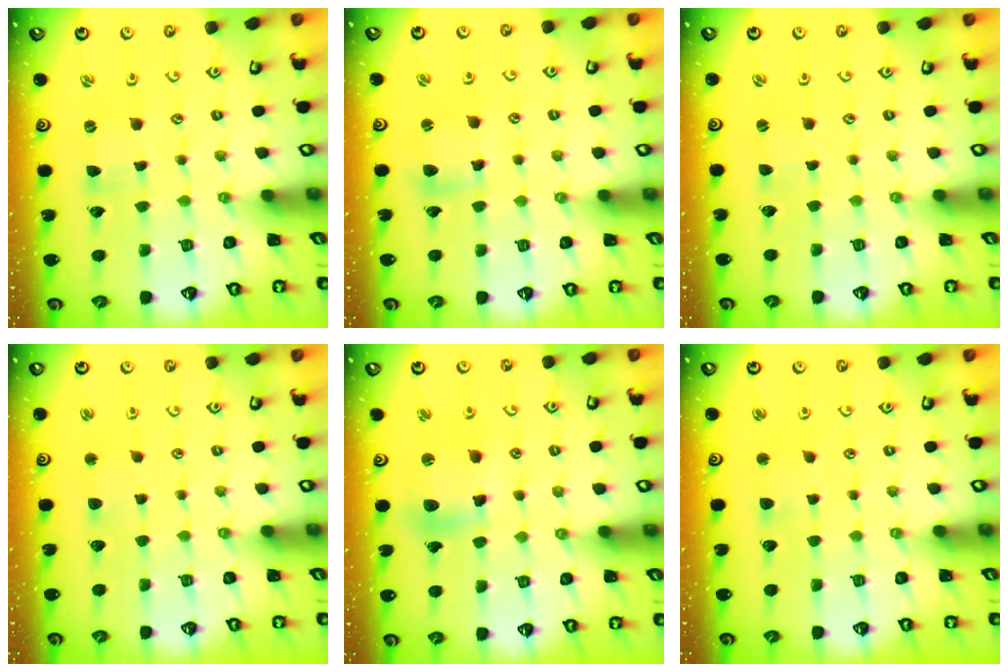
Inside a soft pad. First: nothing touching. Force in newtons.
{"total": 4.6, "press": 4.5, "slide": 0.5}
{"total": 0.0}
{"total": 2.8, "press": 2.7, "slide": 0.4}
{"total": 11.3, "press": 11.3, "slide": 1.3}
{"total": 2.4, "press": 2.4, "slide": 0.5}